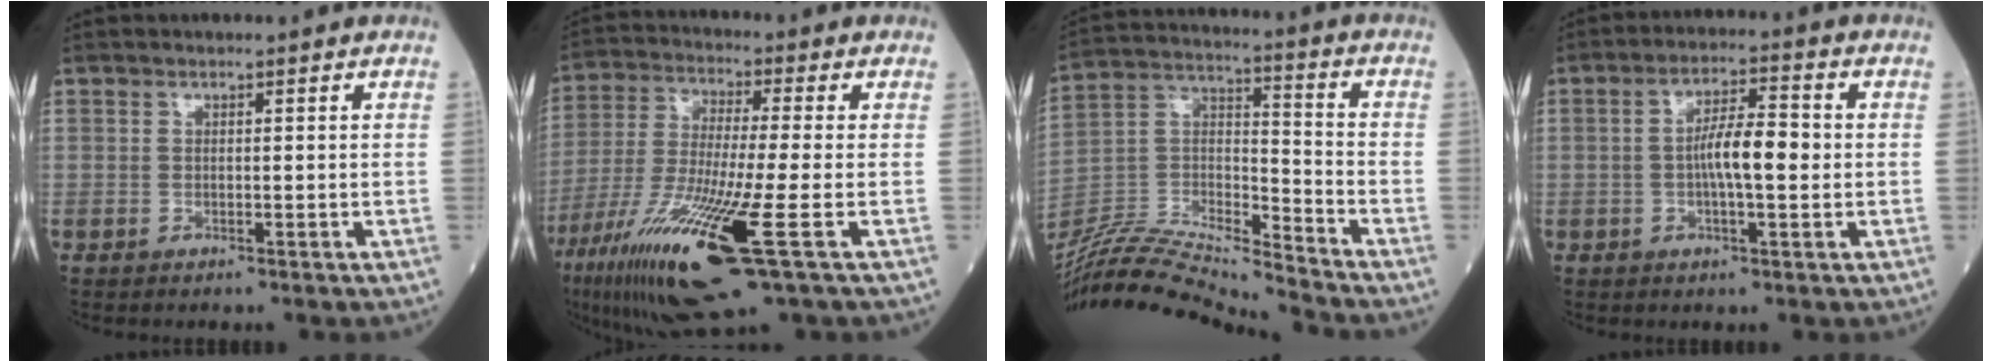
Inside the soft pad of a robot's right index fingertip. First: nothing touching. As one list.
[{"total": 18.8, "force": [-8.1, 1.2, 16.9], "torque": [-0.347, -0.051, -0.148]}, {"total": 18.7, "force": [-18.0, -1.0, 5.2], "torque": [-0.098, 0.019, -0.326]}, {"total": 6.7, "force": [-0.2, 1.4, 6.6], "torque": [-0.121, 0.012, -0.007]}]